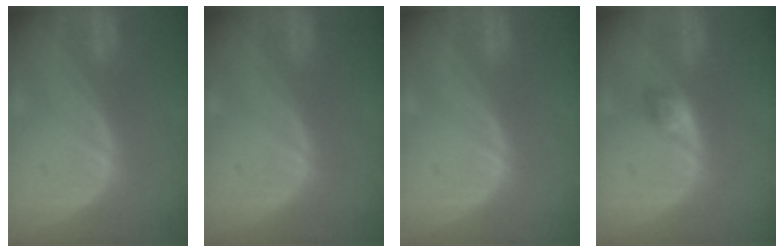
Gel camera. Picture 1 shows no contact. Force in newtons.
{"total": 0.0}
{"total": 0.0}
{"total": 2.4, "press": 2.2, "slide": 1.0}